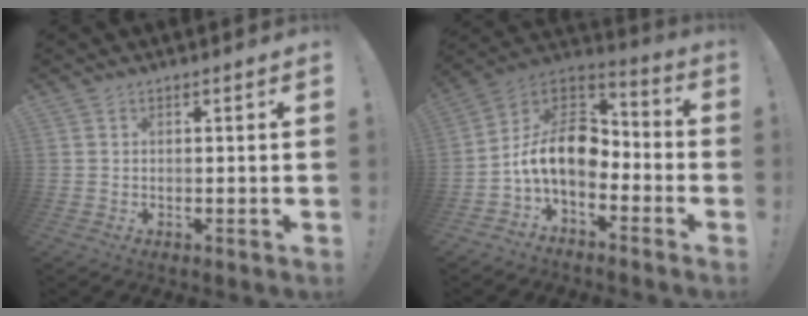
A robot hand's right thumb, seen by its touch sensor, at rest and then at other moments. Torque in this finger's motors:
{"motor_torque": [1.07, 0.27, 0.12, -0.24, 0.15]}